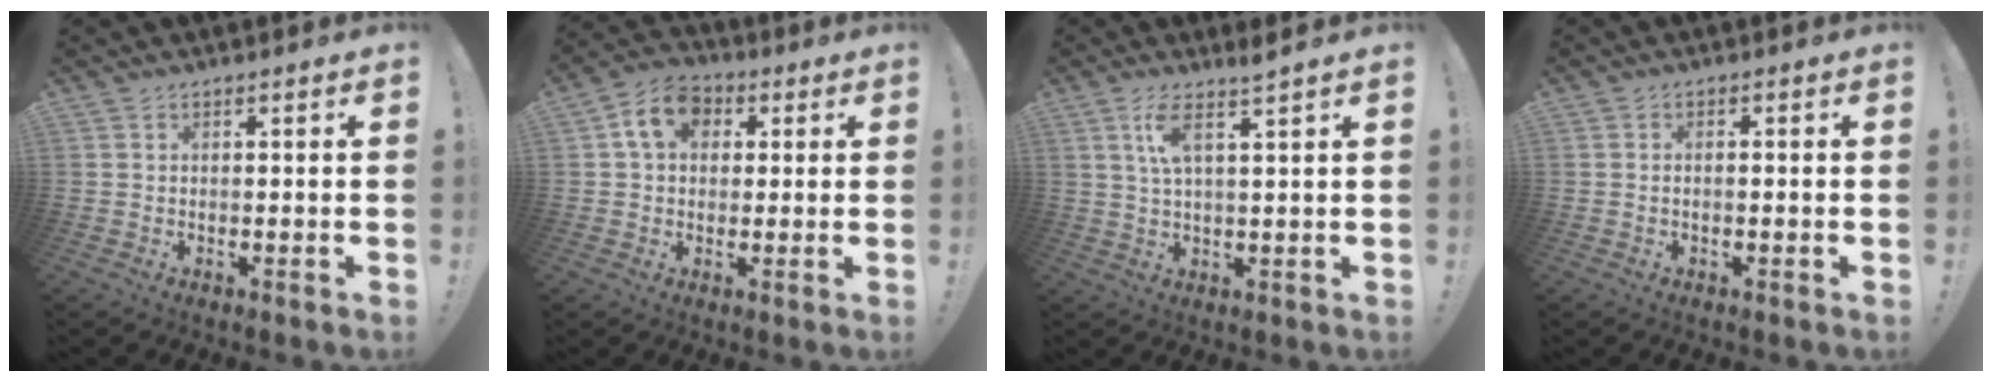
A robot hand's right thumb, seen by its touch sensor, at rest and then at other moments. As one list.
[{"total": 9.9, "force": [2.9, 7.5, 5.8], "torque": [-0.099, 0.014, 0.059]}, {"total": 5.7, "force": [3.3, -0.1, 4.6], "torque": [-0.089, -0.010, 0.053]}, {"total": 1.3, "force": [-0.8, 0.0, 1.0], "torque": [-0.020, 0.003, -0.013]}]